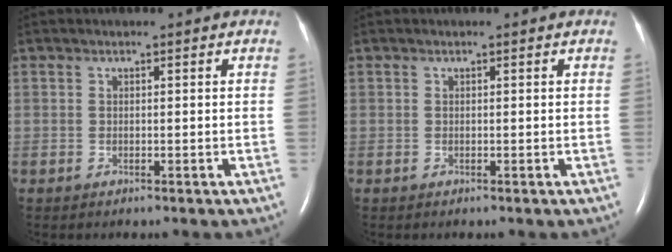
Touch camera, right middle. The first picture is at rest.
{"total": 0.0}